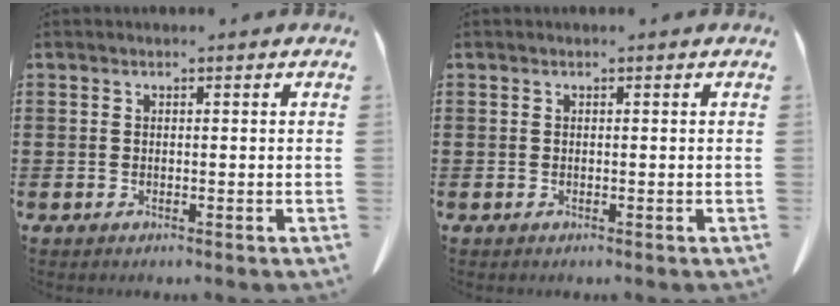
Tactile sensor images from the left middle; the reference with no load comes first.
{"total": 0.0}